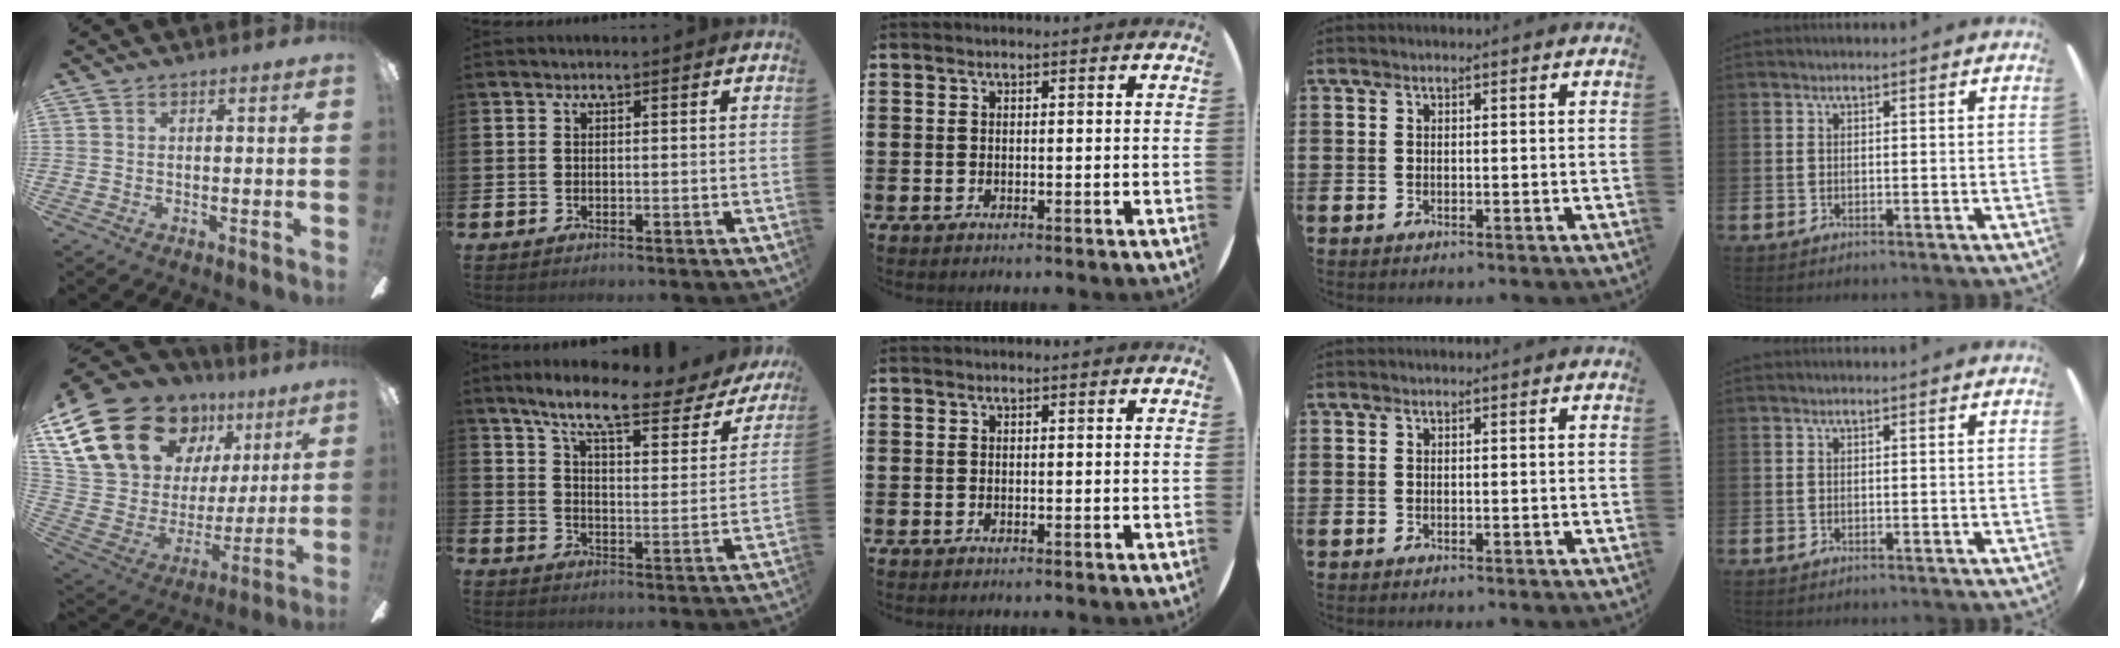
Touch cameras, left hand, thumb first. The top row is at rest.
{"thumb": {"total": 24.9, "force": [14.3, 15.6, 13.2], "torque": [-0.269, -0.076, 0.286]}, "index": {"total": 8.5, "force": [6.7, 1.6, 4.9], "torque": [-0.121, -0.035, 0.106]}}